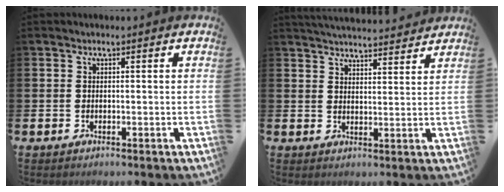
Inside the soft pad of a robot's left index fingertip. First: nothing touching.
{"total": 4.3, "force": [4.3, -0.1, 0.1], "torque": [-0.007, -0.028, 0.076]}